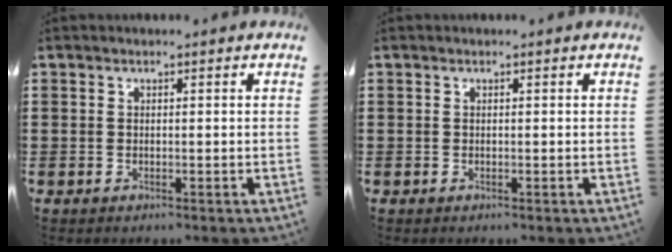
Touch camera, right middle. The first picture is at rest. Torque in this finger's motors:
{"motor_torque": [-0.06, -0.17, 0.03, 0.02]}